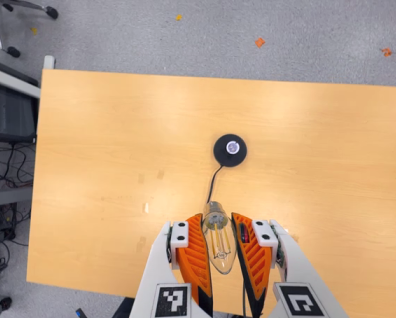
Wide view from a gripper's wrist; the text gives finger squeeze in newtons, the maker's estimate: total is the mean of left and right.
{"total": 21.5, "left": 23.6, "right": 19.5}